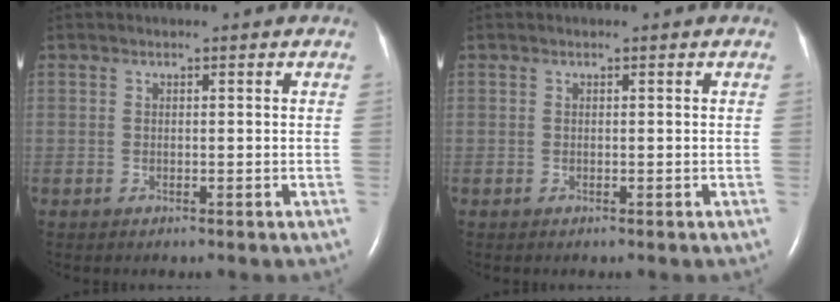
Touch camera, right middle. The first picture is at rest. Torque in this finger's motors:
{"motor_torque": [-0.12, 0.08, -0.02, 0.00]}